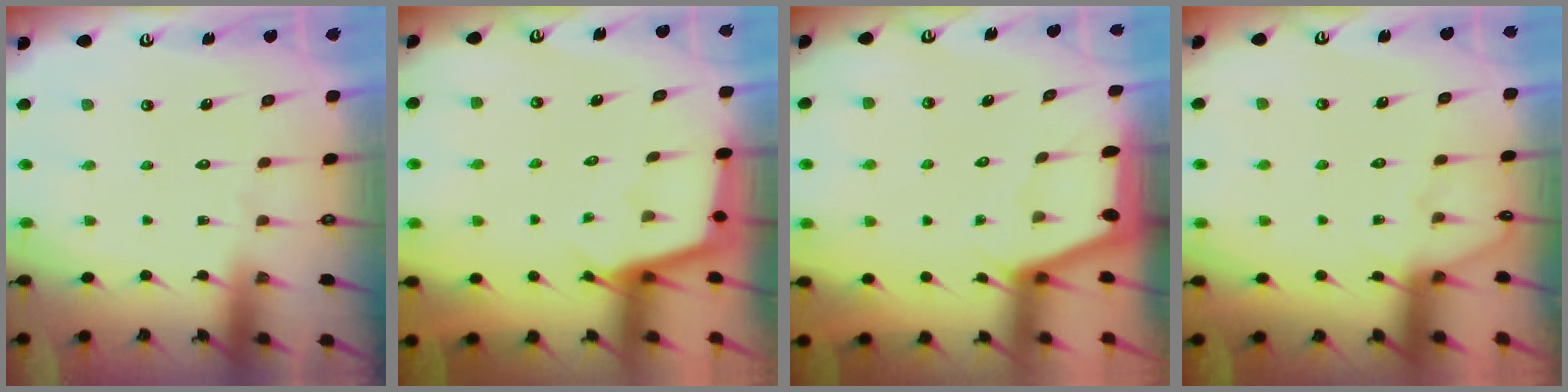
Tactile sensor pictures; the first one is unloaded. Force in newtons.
{"total": 2.5, "press": 2.5, "slide": 0.2}
{"total": 2.8, "press": 2.8, "slide": 0.1}
{"total": 5.1, "press": 5.0, "slide": 0.6}